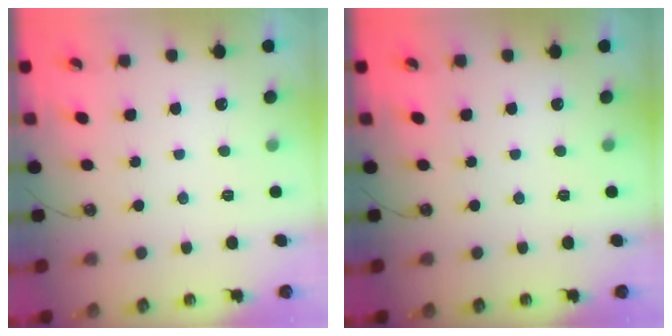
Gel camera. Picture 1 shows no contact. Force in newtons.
{"total": 0.0}